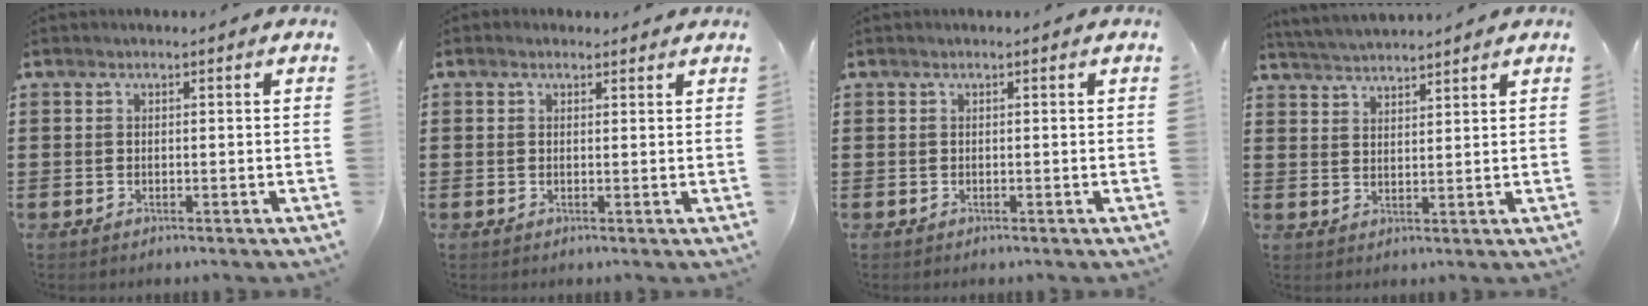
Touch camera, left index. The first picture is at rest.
{"total": 0.9, "force": [0.7, 0.5, 0.2], "torque": [-0.005, 0.005, 0.012]}
{"total": 0.0}
{"total": 3.2, "force": [3.2, -0.2, 0.0], "torque": [-0.012, -0.011, 0.058]}